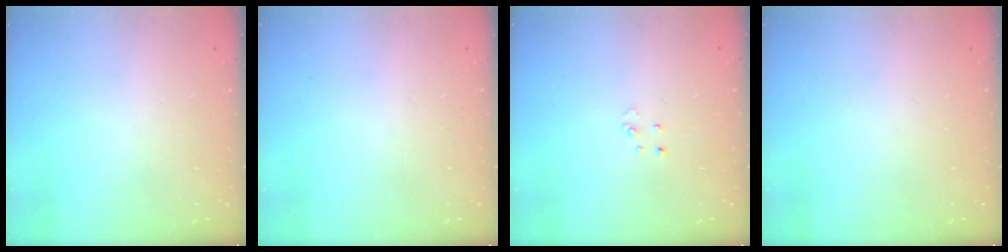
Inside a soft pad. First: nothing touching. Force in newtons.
{"total": 0.0}
{"total": 3.2, "press": 3.2, "slide": 0.3}
{"total": 0.0}